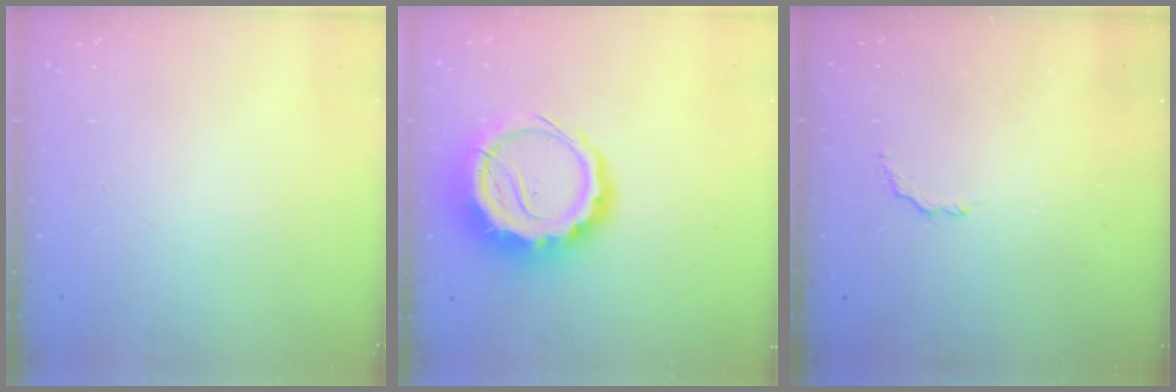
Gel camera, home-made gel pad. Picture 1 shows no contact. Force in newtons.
{"total": 12.6, "press": 12.3, "slide": 3.0}
{"total": 2.9, "press": 2.7, "slide": 0.9}